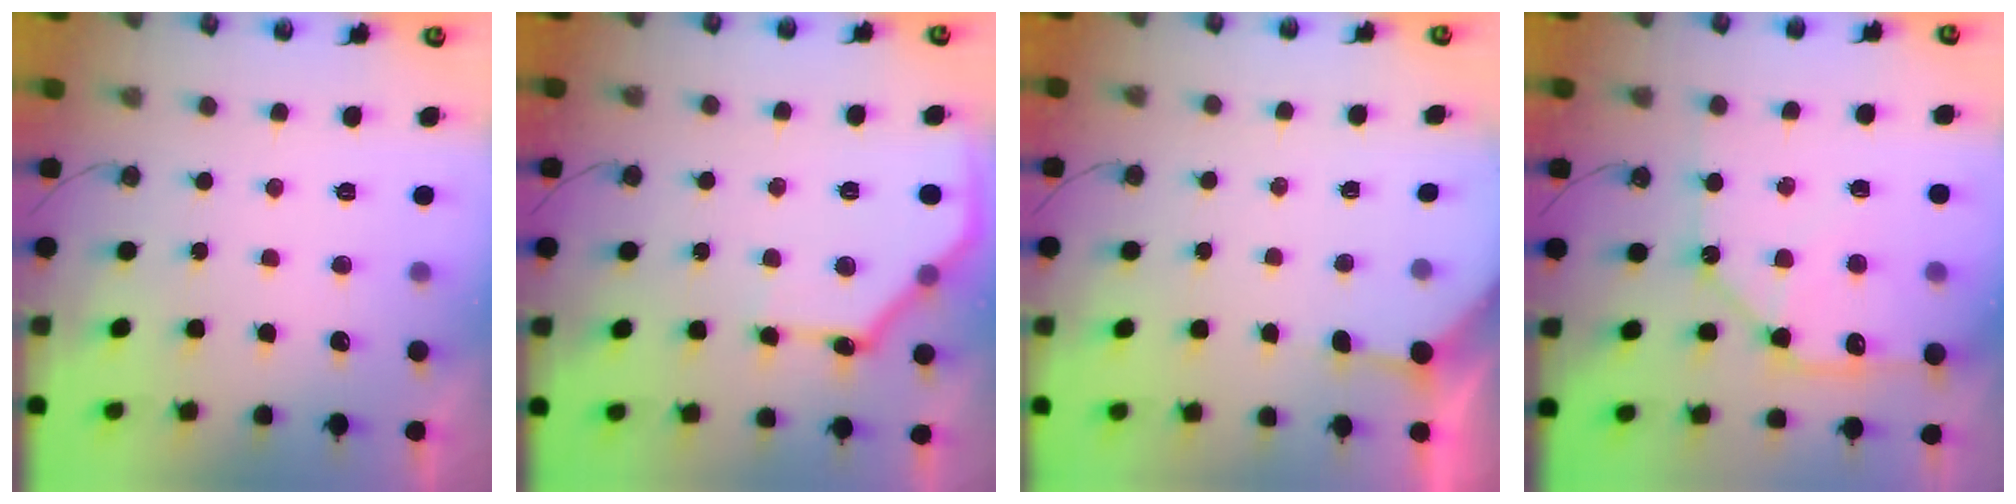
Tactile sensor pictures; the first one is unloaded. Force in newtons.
{"total": 15.3, "press": 15.3, "slide": 0.3}
{"total": 2.4, "press": 2.3, "slide": 0.3}
{"total": 14.6, "press": 14.4, "slide": 2.2}